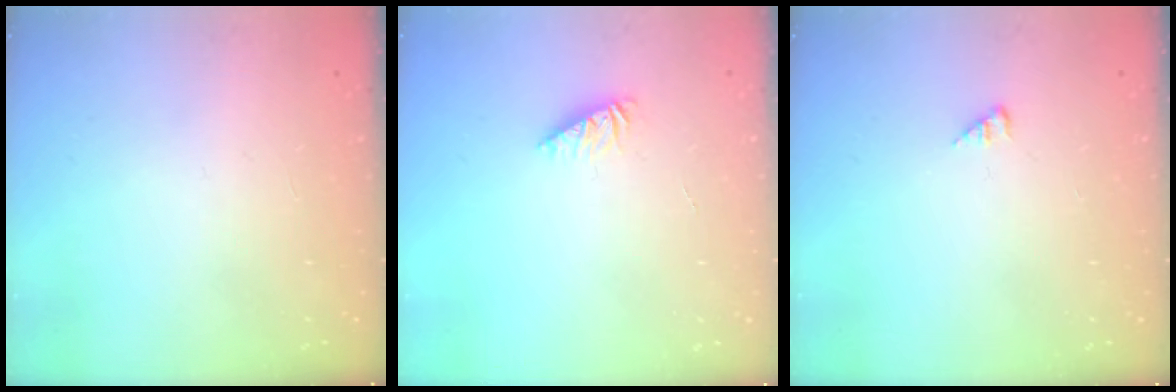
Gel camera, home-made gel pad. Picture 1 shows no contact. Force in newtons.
{"total": 1.2, "press": 1.2, "slide": 0.2}
{"total": 1.0, "press": 1.0, "slide": 0.2}